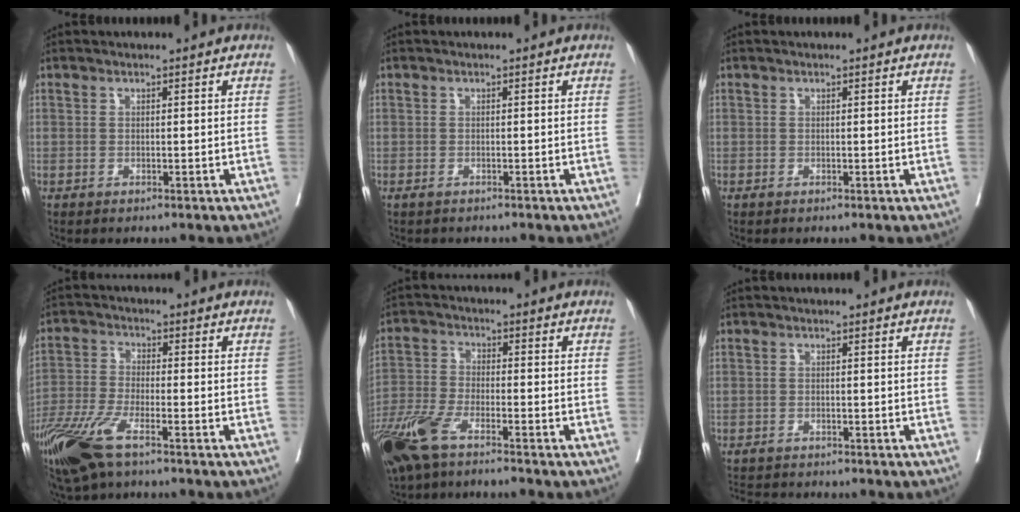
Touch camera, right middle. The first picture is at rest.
{"total": 0.8, "force": [-0.7, 0.3, 0.0], "torque": [-0.007, 0.000, -0.012]}
{"total": 0.0}
{"total": 11.2, "force": [-7.5, 2.7, 7.9], "torque": [-0.168, -0.026, -0.147]}
{"total": 10.4, "force": [-7.5, 2.5, 6.7], "torque": [-0.143, -0.022, -0.149]}
{"total": 4.4, "force": [-4.3, 0.3, 0.8], "torque": [-0.005, -0.013, -0.070]}